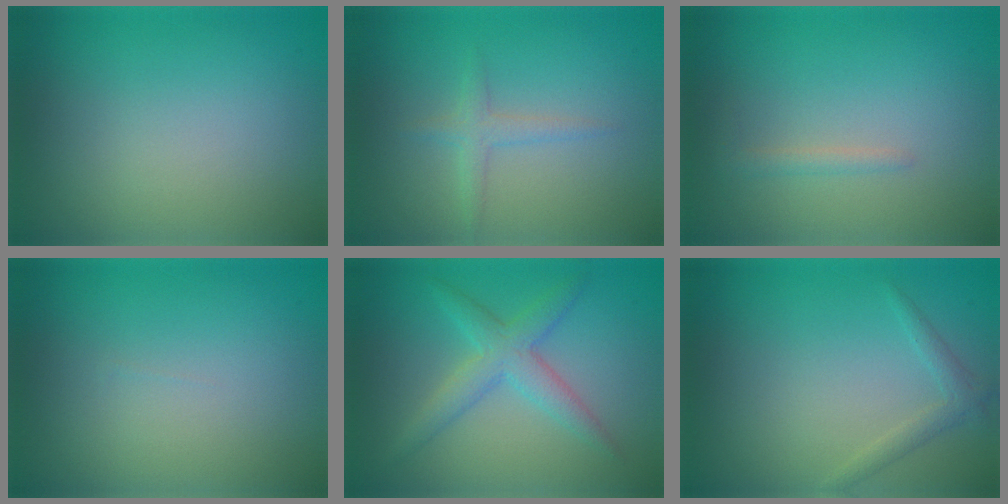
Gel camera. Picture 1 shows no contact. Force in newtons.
{"total": 1.5, "press": 1.5, "slide": 0.1}
{"total": 0.9, "press": 0.9, "slide": 0.1}
{"total": 0.0}
{"total": 3.4, "press": 3.4, "slide": 0.1}
{"total": 1.4, "press": 1.4, "slide": 0.1}